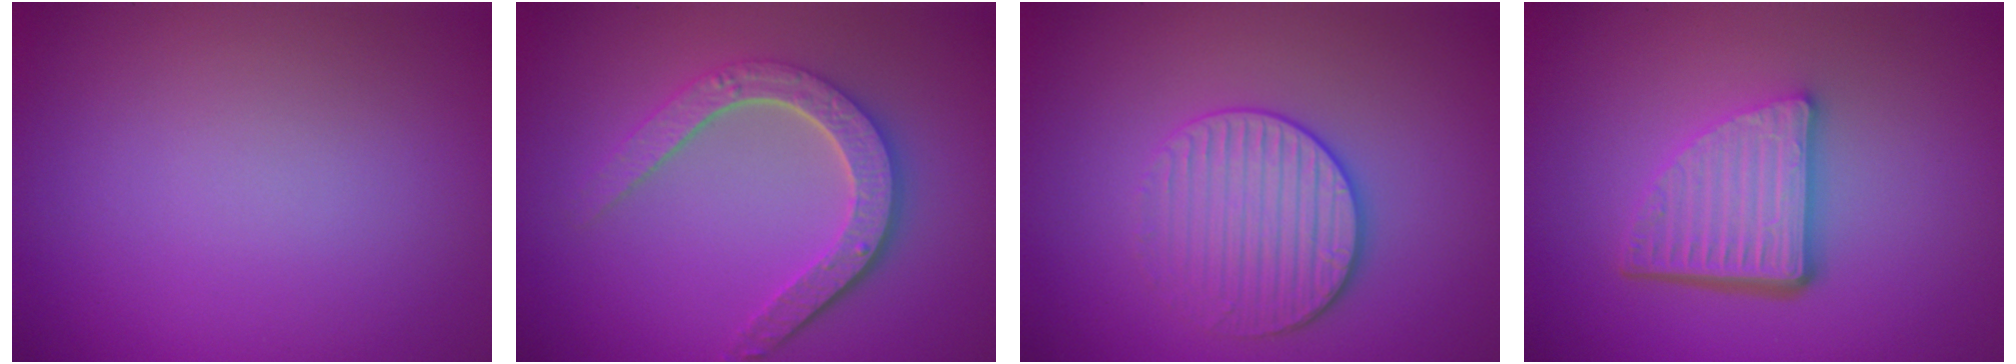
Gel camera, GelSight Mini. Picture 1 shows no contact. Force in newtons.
{"total": 4.7, "press": 3.6, "slide": 3.1}
{"total": 3.4, "press": 3.2, "slide": 1.2}
{"total": 5.3, "press": 3.7, "slide": 3.9}